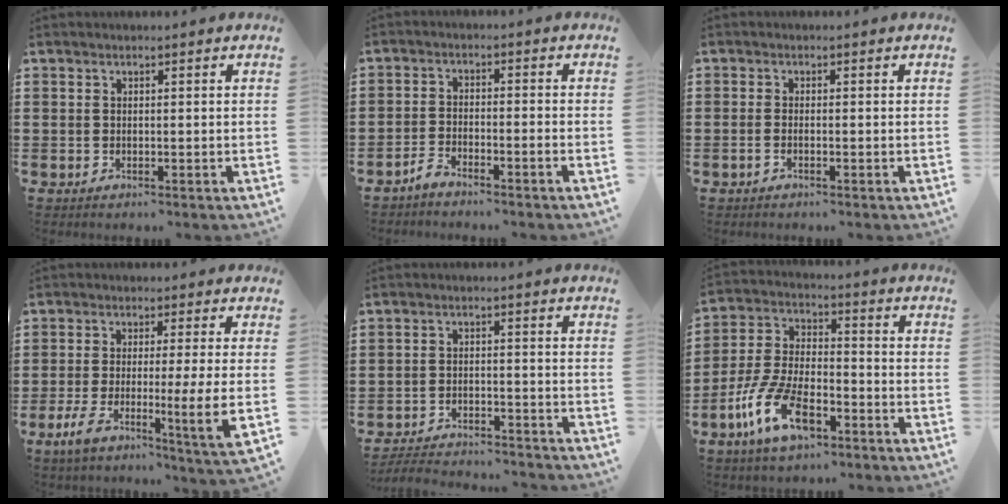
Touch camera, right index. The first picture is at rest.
{"total": 2.7, "force": [-2.6, -0.2, 0.6], "torque": [-0.021, 0.001, -0.055]}
{"total": 0.9, "force": [-0.5, -0.1, 0.8], "torque": [-0.016, -0.008, -0.007]}
{"total": 8.9, "force": [-1.8, 0.6, 8.7], "torque": [-0.154, -0.018, -0.035]}
{"total": 3.8, "force": [-3.8, 0.2, 0.2], "torque": [-0.013, 0.001, -0.083]}
{"total": 11.0, "force": [-5.8, 4.8, 8.1], "torque": [-0.190, 0.000, -0.113]}